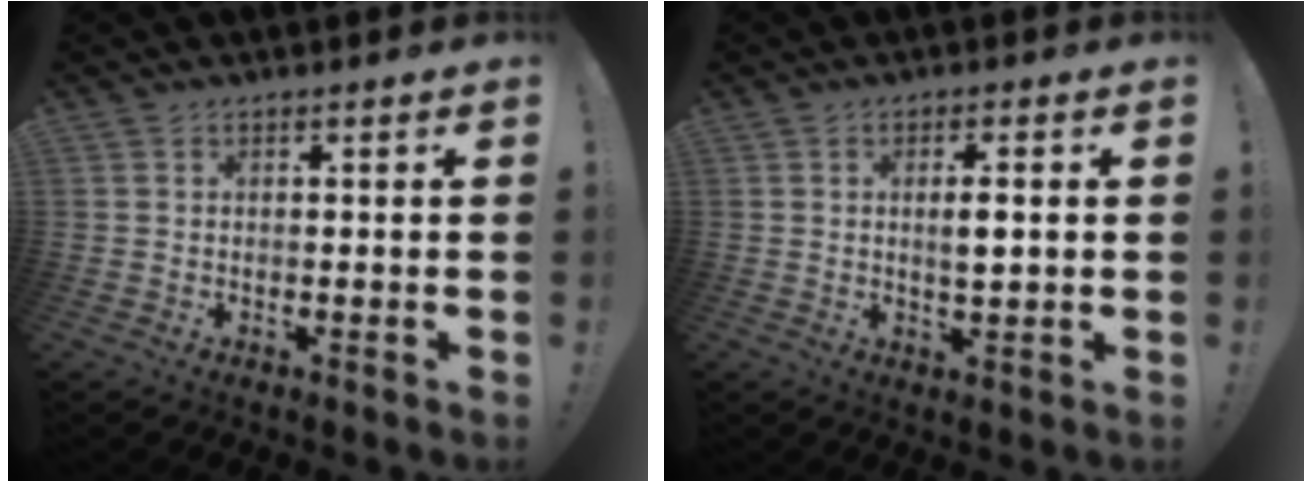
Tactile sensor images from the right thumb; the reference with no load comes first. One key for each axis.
{"total": 4.2, "fx": 0.5, "fy": 1.2, "fz": 4.0, "tx": -0.051, "ty": -0.008, "tz": 0.001}